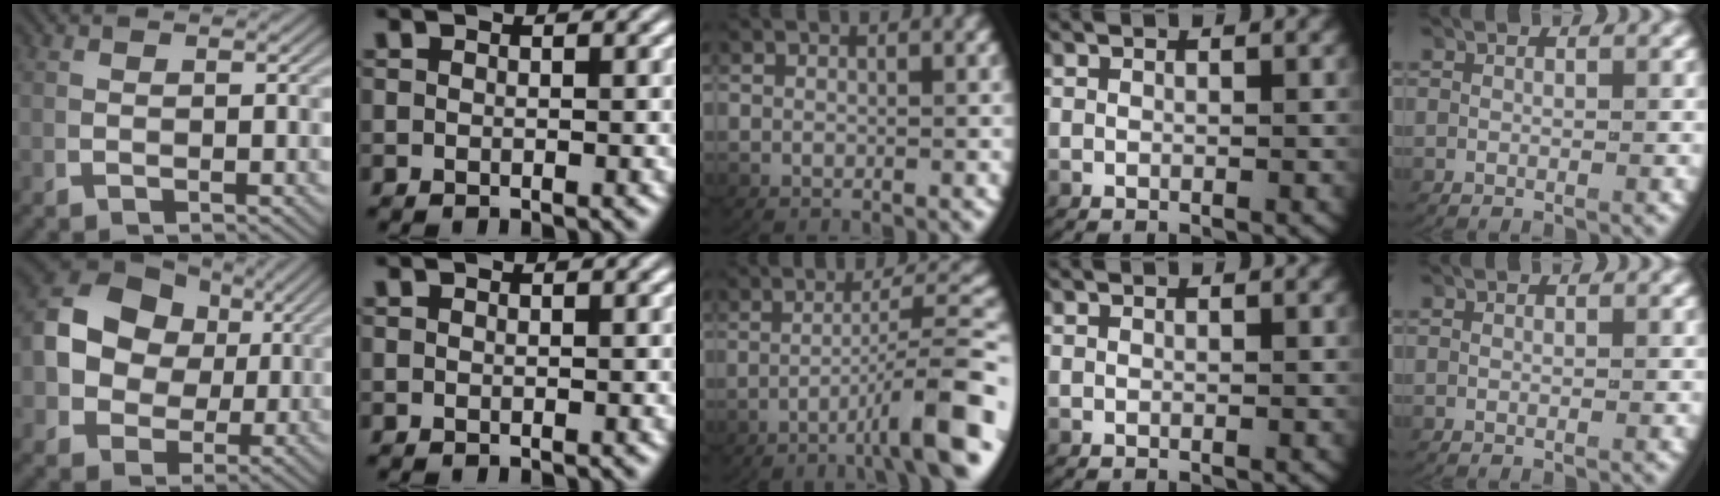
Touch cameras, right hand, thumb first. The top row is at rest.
{"thumb": {"total": 10.7, "force": [1.7, 8.7, 6.0], "torque": [-0.163, -0.038, 0.046]}, "middle": {"total": 7.1, "force": [-2.9, 0.6, 6.5], "torque": [-0.091, 0.014, -0.043]}}